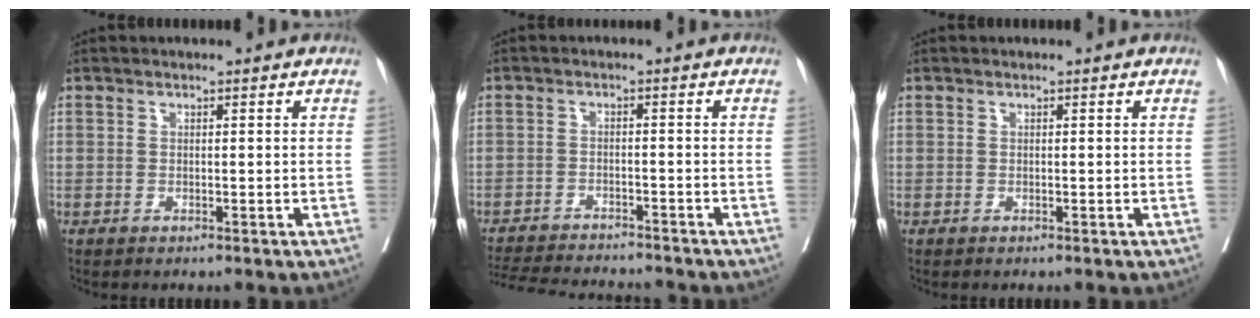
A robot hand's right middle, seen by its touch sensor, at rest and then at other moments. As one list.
[{"total": 12.4, "force": [-11.7, 1.6, 4.0], "torque": [-0.071, -0.007, -0.166]}, {"total": 0.0}]